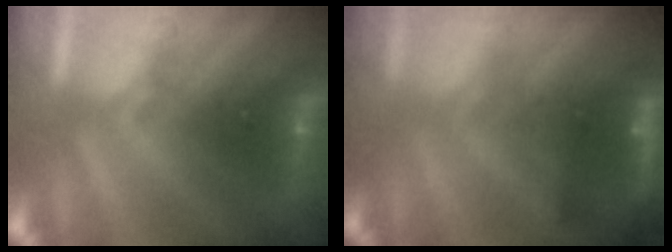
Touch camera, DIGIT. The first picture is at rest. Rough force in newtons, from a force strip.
{"total": 10.9}